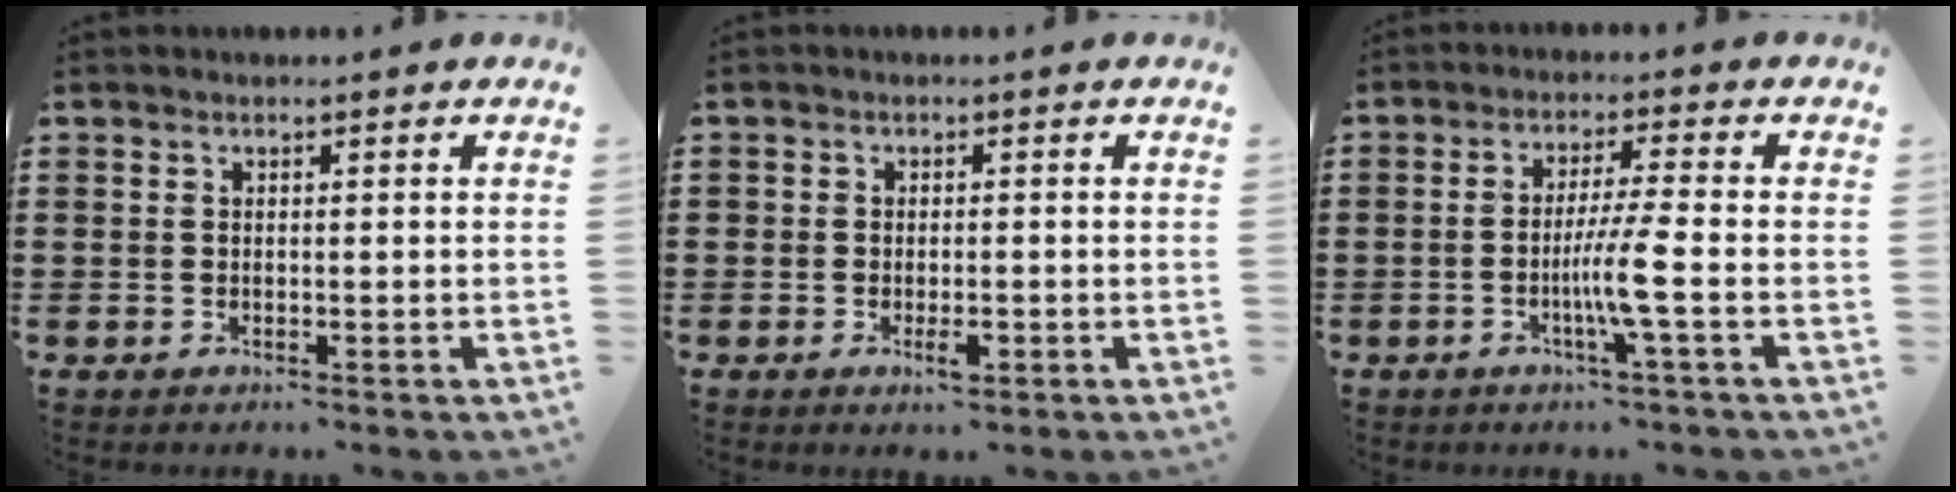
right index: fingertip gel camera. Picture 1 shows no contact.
{"total": 2.2, "force": [-1.0, 1.0, 1.7], "torque": [-0.031, 0.001, -0.018]}
{"total": 6.1, "force": [-1.8, -0.7, 5.8], "torque": [-0.113, -0.017, -0.039]}